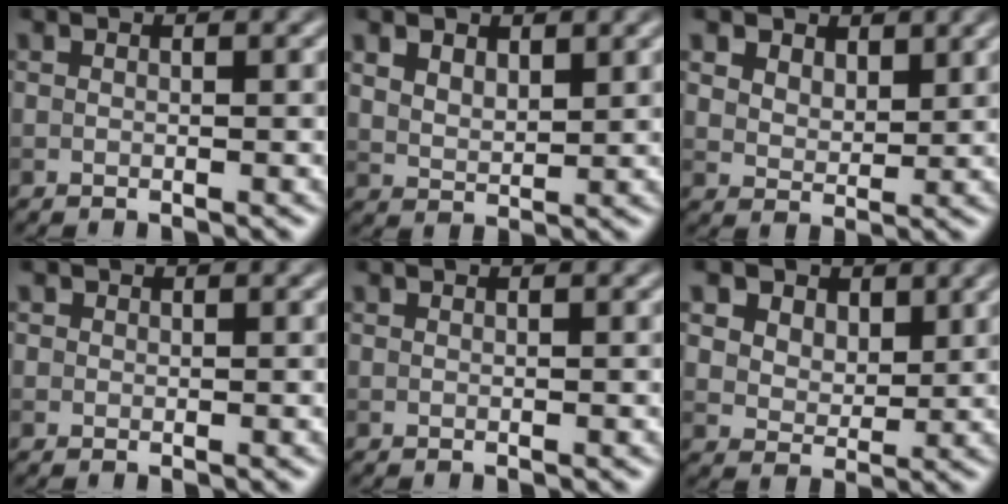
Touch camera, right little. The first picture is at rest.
{"total": 2.7, "force": [1.7, 1.5, 1.5], "torque": [-0.034, -0.003, 0.037]}
{"total": 5.1, "force": [3.4, 3.1, 2.2], "torque": [-0.068, -0.001, 0.060]}
{"total": 0.7, "force": [0.3, 0.6, 0.0], "torque": [0.006, -0.003, 0.002]}
{"total": 0.0}
{"total": 8.1, "force": [4.8, 5.5, 3.5], "torque": [-0.080, 0.003, 0.080]}